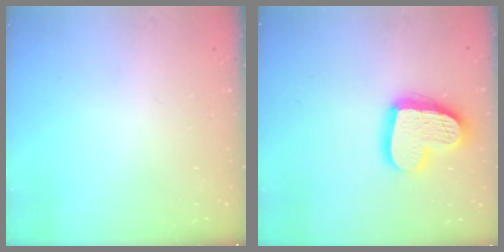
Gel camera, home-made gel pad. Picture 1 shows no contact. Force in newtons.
{"total": 16.9, "press": 16.9, "slide": 1.6}